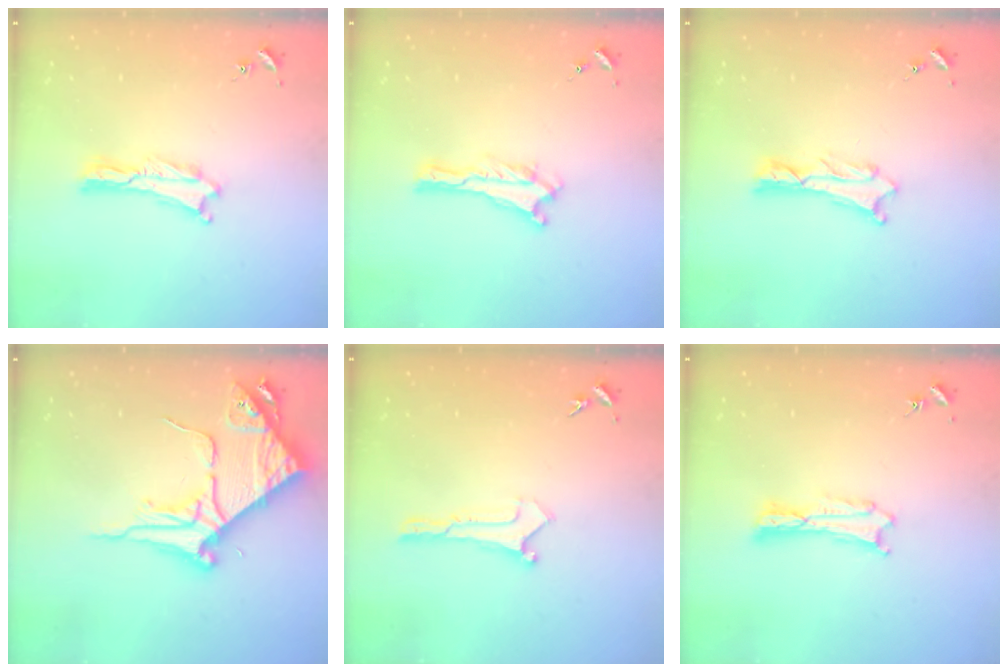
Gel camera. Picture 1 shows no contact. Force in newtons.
{"total": 0.0}
{"total": 1.1, "press": 1.0, "slide": 0.2}
{"total": 8.9, "press": 8.9, "slide": 0.8}
{"total": 0.0}
{"total": 0.6, "press": 0.6, "slide": 0.2}